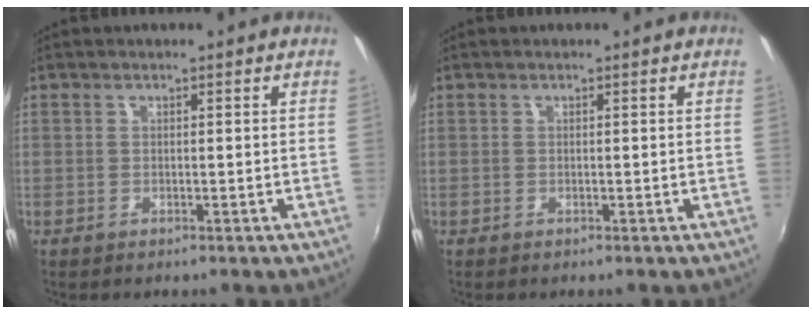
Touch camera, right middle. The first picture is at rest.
{"total": 0.0}